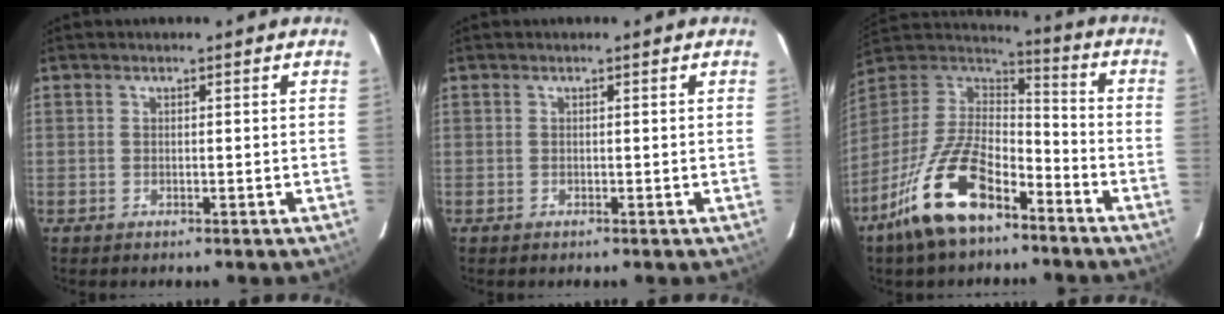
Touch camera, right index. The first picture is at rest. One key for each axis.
{"total": 0.0}
{"total": 15.6, "fx": -9.7, "fy": 6.1, "fz": 10.5, "tx": -0.218, "ty": 0.007, "tz": -0.185}